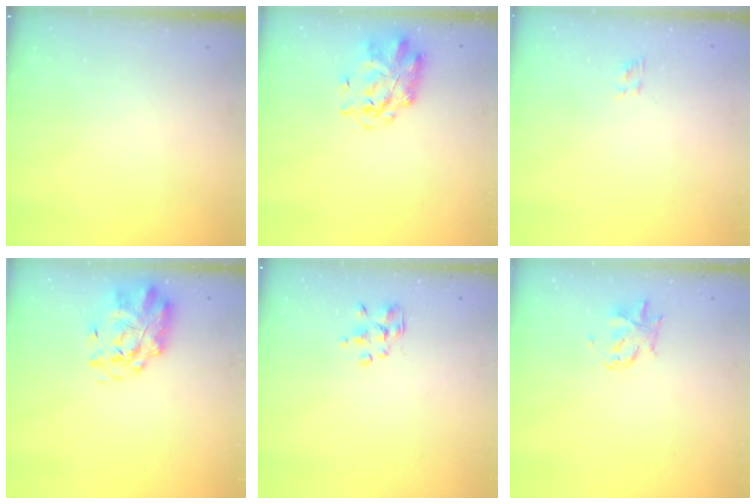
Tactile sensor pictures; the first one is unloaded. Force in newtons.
{"total": 2.6, "press": 2.5, "slide": 0.7}
{"total": 1.1, "press": 0.8, "slide": 0.7}
{"total": 2.0, "press": 1.8, "slide": 0.9}
{"total": 2.3, "press": 2.1, "slide": 0.7}
{"total": 3.0, "press": 2.9, "slide": 0.4}